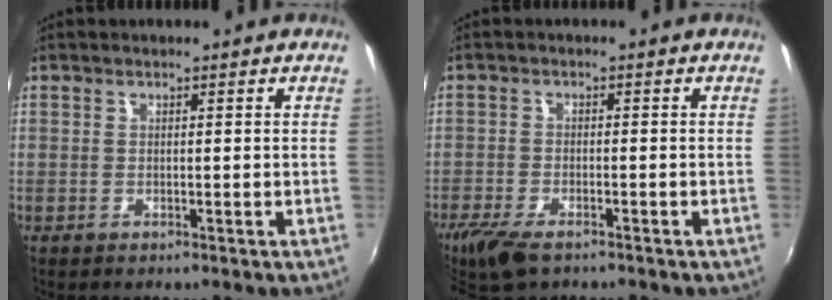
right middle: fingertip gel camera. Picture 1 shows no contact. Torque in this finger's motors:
{"motor_torque": [1.09, -1.05, 0.33, 0.09]}